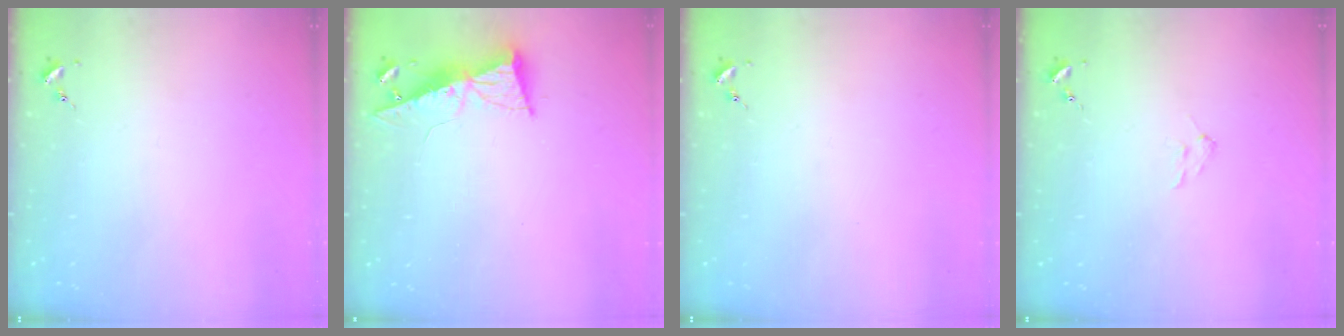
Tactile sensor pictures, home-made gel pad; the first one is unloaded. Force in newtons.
{"total": 8.3, "press": 8.3, "slide": 0.7}
{"total": 0.0}
{"total": 4.5, "press": 4.5, "slide": 0.6}